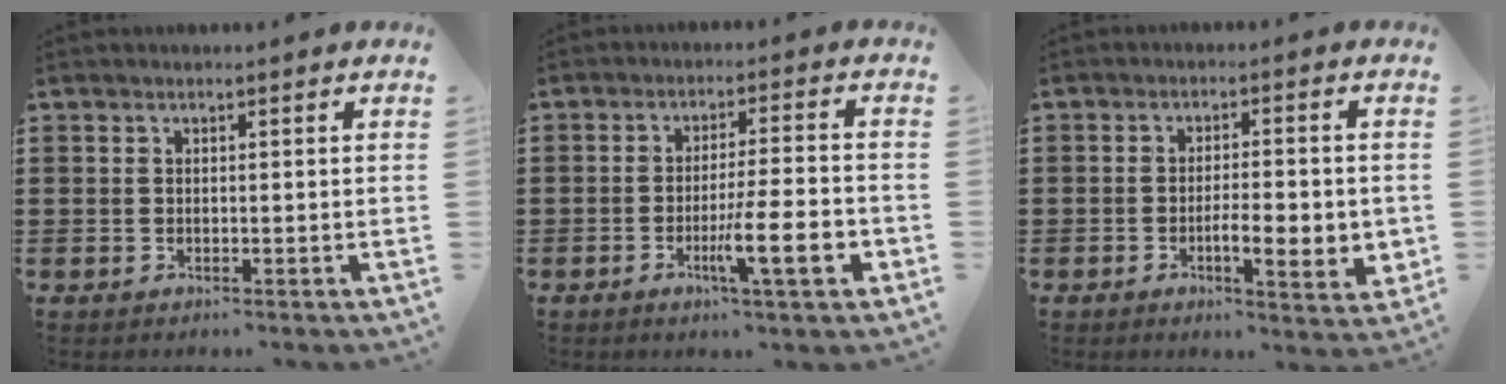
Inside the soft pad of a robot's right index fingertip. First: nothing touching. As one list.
[{"total": 9.8, "force": [-3.3, 1.3, 9.1], "torque": [-0.151, -0.006, -0.054]}, {"total": 6.1, "force": [-1.4, 1.8, 5.7], "torque": [-0.087, -0.001, -0.024]}]